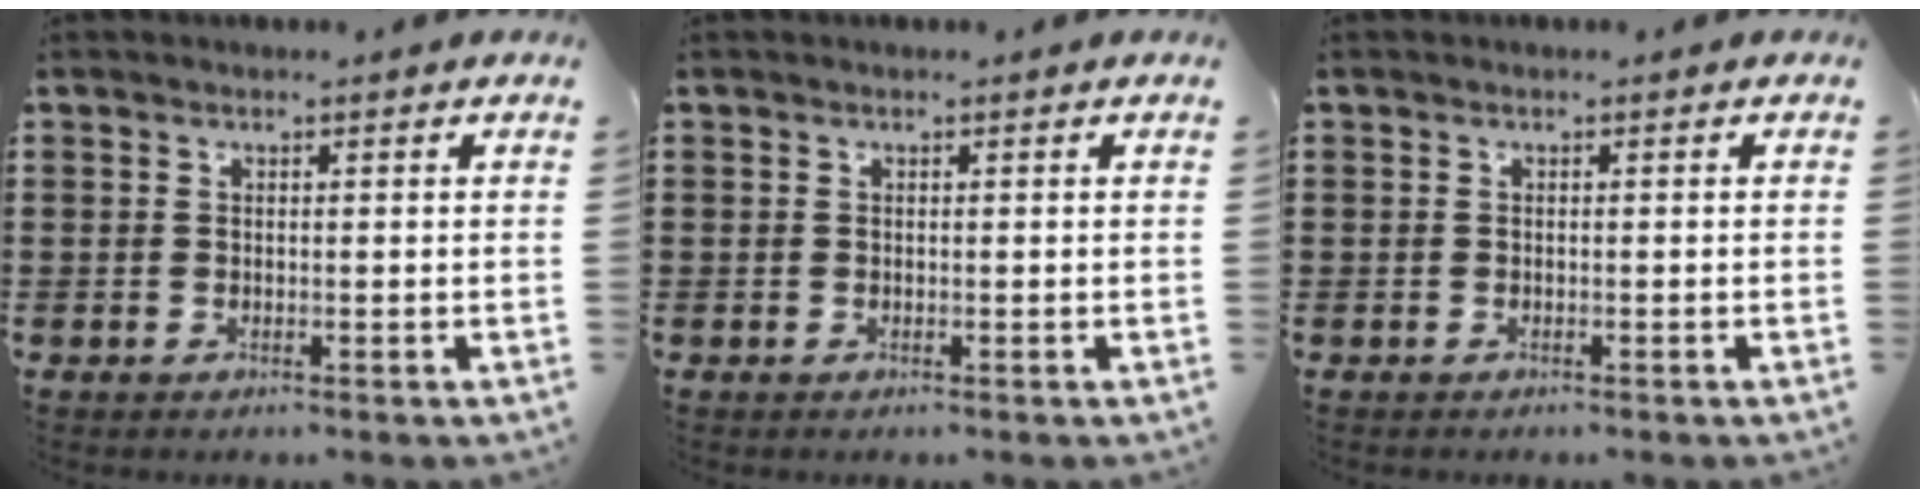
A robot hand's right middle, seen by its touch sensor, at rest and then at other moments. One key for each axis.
{"total": 0.0}
{"total": 0.6, "fx": -0.4, "fy": 0.4, "fz": -0.1, "tx": 0.002, "ty": 0.005, "tz": -0.010}